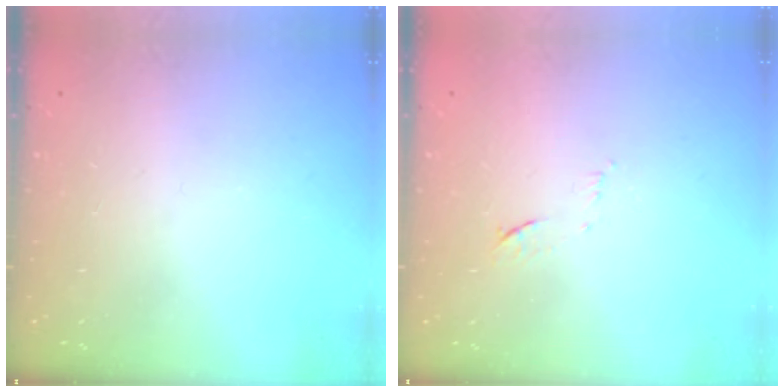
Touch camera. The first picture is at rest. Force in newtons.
{"total": 6.2, "press": 6.2, "slide": 0.9}